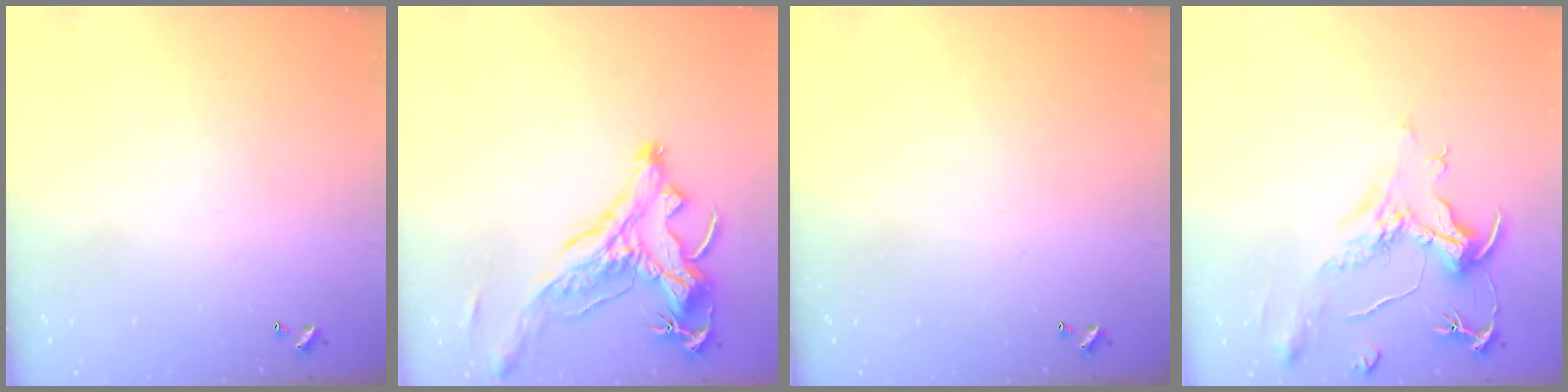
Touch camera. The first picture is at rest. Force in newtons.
{"total": 2.9, "press": 2.5, "slide": 1.3}
{"total": 0.0}
{"total": 2.0, "press": 1.5, "slide": 1.3}